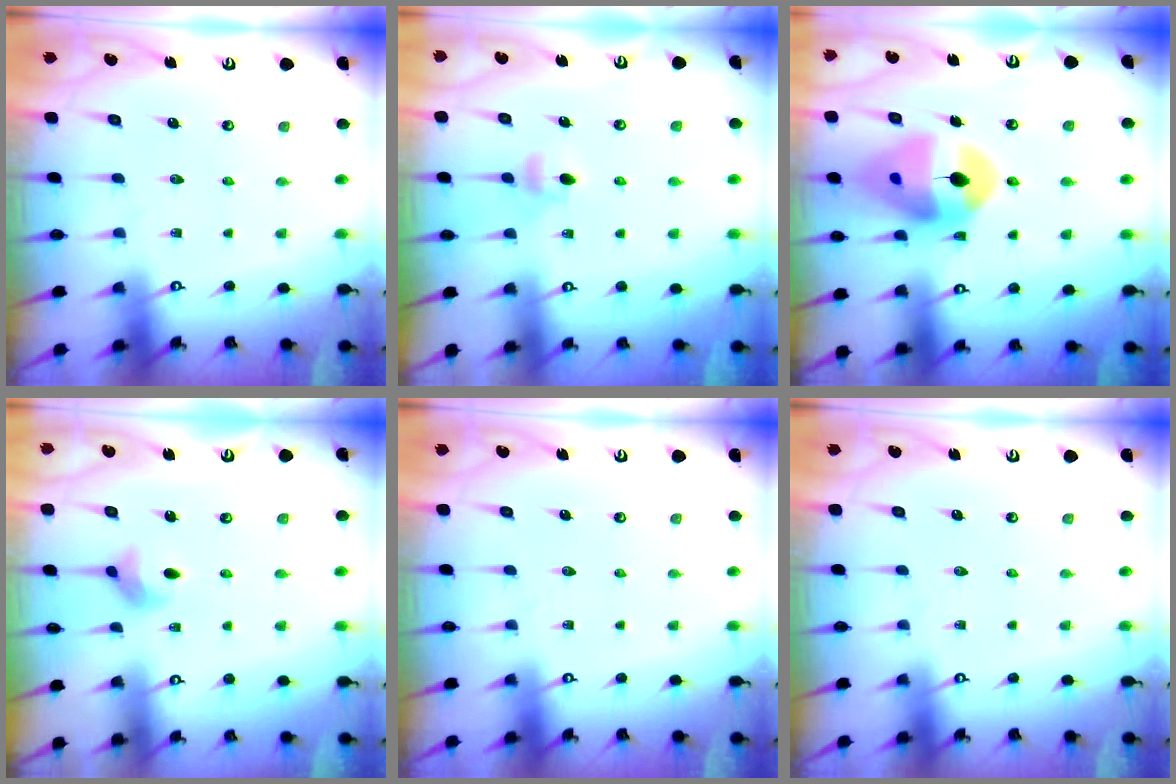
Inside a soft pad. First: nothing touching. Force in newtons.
{"total": 5.4, "press": 5.3, "slide": 1.0}
{"total": 15.9, "press": 15.8, "slide": 1.8}
{"total": 3.5, "press": 3.4, "slide": 0.7}
{"total": 0.0}
{"total": 0.0}